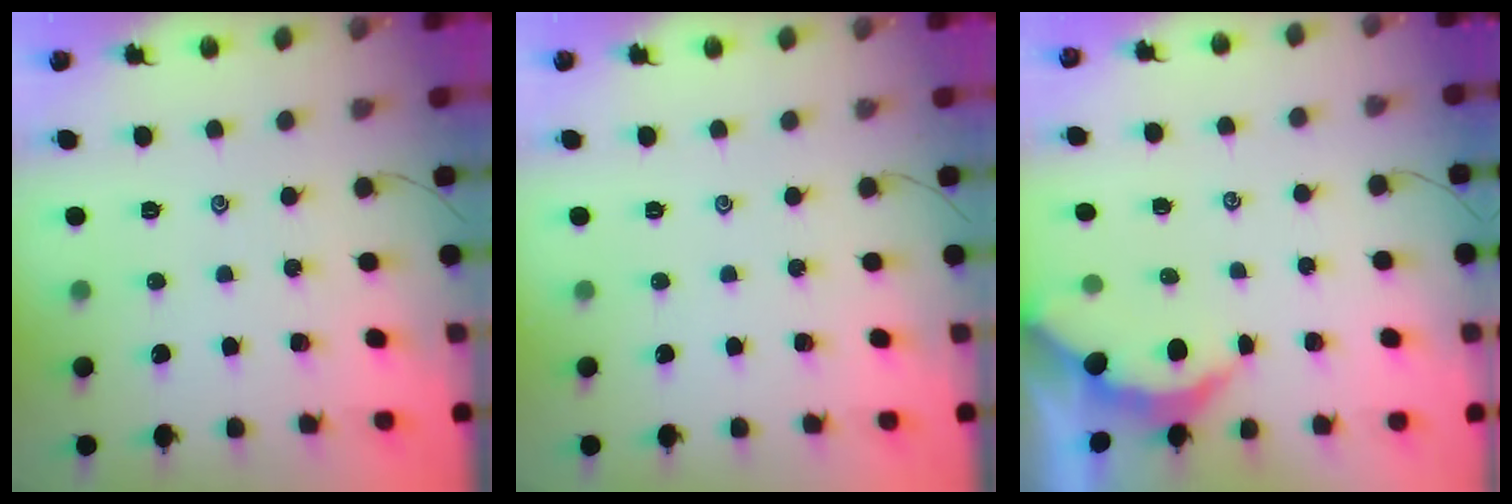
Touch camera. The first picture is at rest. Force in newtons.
{"total": 0.0}
{"total": 2.4, "press": 2.4, "slide": 0.3}